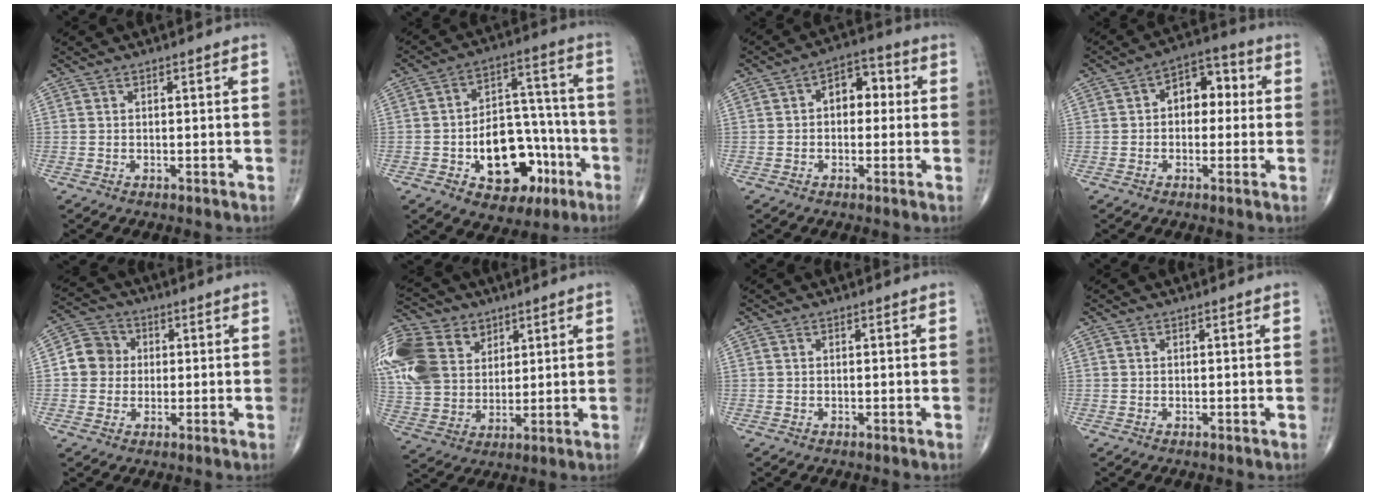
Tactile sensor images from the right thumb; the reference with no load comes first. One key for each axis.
{"total": 17.7, "fx": -6.4, "fy": 11.4, "fz": 11.9, "tx": -0.121, "ty": 0.059, "tz": -0.085}
{"total": 7.2, "fx": 0.7, "fy": 4.8, "fz": 5.4, "tx": -0.049, "ty": 0.025, "tz": 0.001}
{"total": 8.5, "fx": 0.9, "fy": 5.6, "fz": 6.3, "tx": -0.058, "ty": 0.030, "tz": 0.004}
{"total": 6.8, "fx": 0.4, "fy": 6.4, "fz": 2.3, "tx": -0.016, "ty": 0.012, "tz": -0.005}
{"total": 21.4, "fx": 7.5, "fy": 16.0, "fz": 12.0, "tx": -0.276, "ty": 0.020, "tz": 0.146}
{"total": 0.0}
{"total": 0.0}